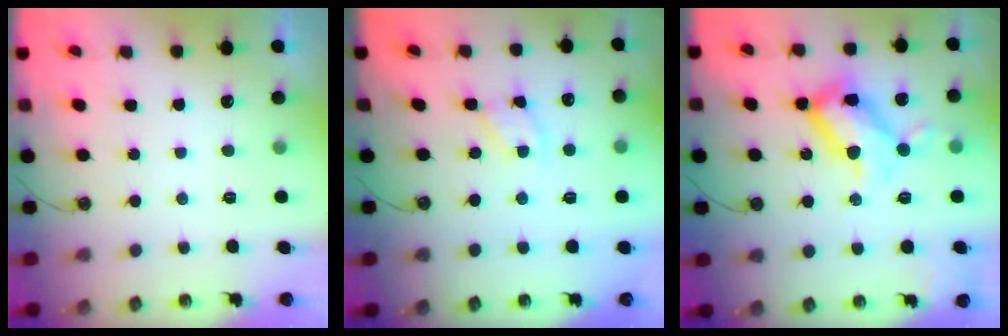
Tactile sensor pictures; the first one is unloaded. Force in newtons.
{"total": 2.9, "press": 2.9, "slide": 0.1}
{"total": 22.8, "press": 22.6, "slide": 2.5}